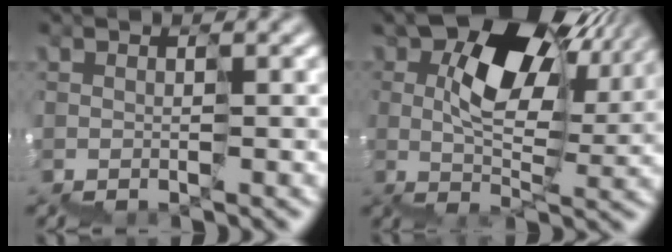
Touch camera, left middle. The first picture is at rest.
{"total": 8.6, "force": [4.2, 4.4, 6.1], "torque": [-0.100, 0.018, 0.064]}